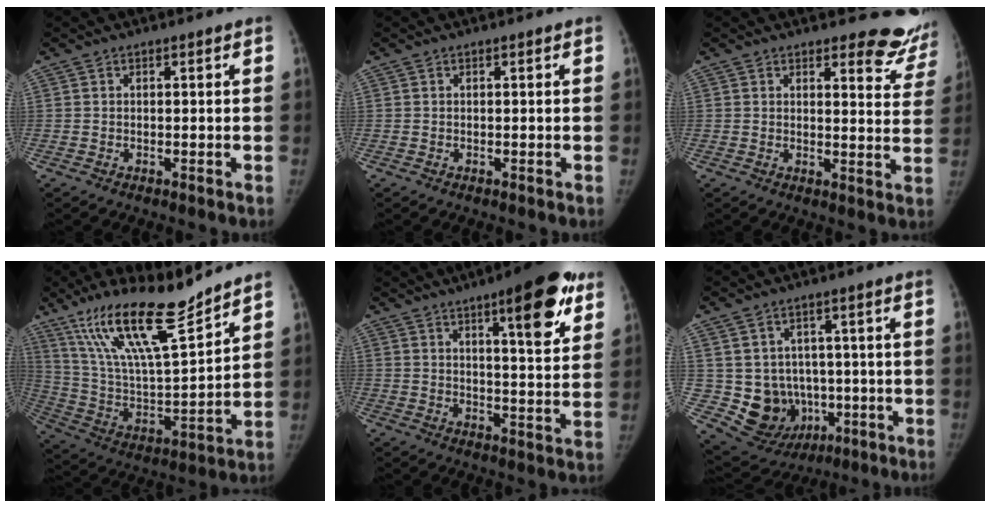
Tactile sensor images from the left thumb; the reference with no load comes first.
{"total": 0.0}
{"total": 9.4, "force": [8.8, 2.9, 1.6], "torque": [0.024, -0.080, 0.075]}
{"total": 20.5, "force": [15.2, 3.8, 13.3], "torque": [-0.216, -0.074, 0.286]}
{"total": 14.4, "force": [7.8, 3.6, 11.6], "torque": [-0.132, -0.031, 0.103]}
{"total": 12.3, "force": [-1.6, 10.9, 5.6], "torque": [-0.061, 0.011, 0.003]}